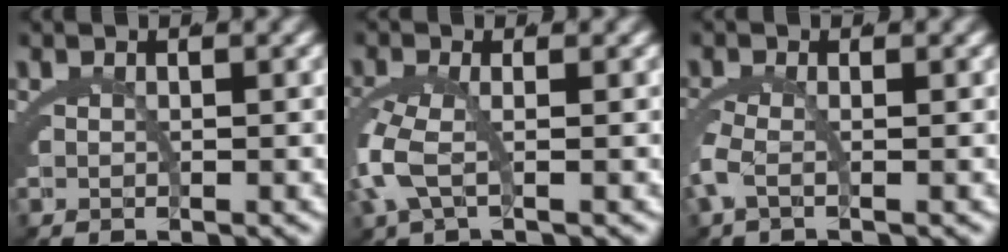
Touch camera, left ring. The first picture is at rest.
{"total": 3.8, "force": [-0.3, 1.5, 3.5], "torque": [-0.097, -0.012, 0.000]}
{"total": 2.2, "force": [-0.3, 0.5, 2.1], "torque": [-0.062, -0.012, -0.003]}